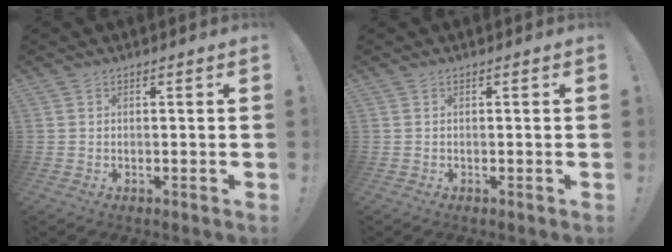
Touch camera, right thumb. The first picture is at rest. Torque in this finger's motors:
{"motor_torque": [0.00, 0.00, 0.00, 0.00, 0.00]}